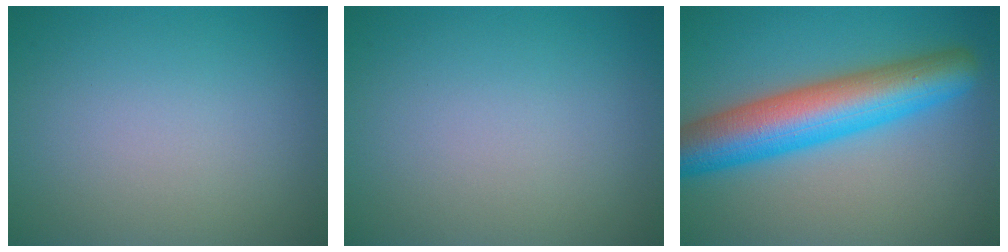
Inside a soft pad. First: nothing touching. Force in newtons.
{"total": 0.0}
{"total": 9.3, "press": 9.3, "slide": 0.2}